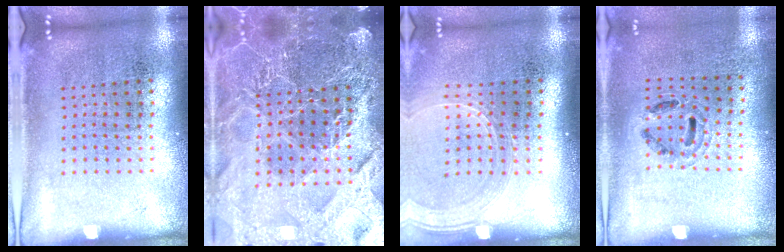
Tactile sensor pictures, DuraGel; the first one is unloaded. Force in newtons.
{"total": 5.7, "press": 5.0, "slide": 2.7}
{"total": 1.7, "press": 1.5, "slide": 0.7}
{"total": 0.8, "press": 0.8, "slide": 0.3}